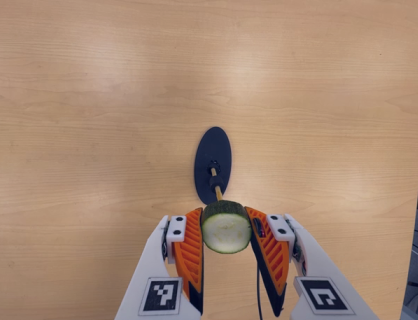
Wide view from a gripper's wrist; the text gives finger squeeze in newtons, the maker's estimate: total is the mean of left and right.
{"total": 13.0, "left": 12.3, "right": 13.7}